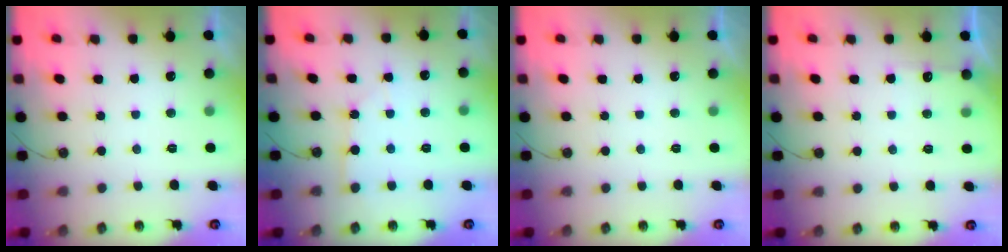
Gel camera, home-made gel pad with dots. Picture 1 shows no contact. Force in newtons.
{"total": 3.2, "press": 3.2, "slide": 0.4}
{"total": 0.0}
{"total": 4.3, "press": 4.3, "slide": 0.5}